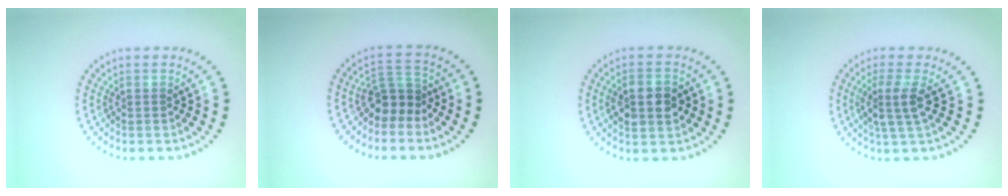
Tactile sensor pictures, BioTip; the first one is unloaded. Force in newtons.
{"total": 2.9, "press": 2.2, "slide": 1.8}
{"total": 3.5, "press": 3.5, "slide": 0.1}
{"total": 2.7, "press": 2.2, "slide": 1.6}